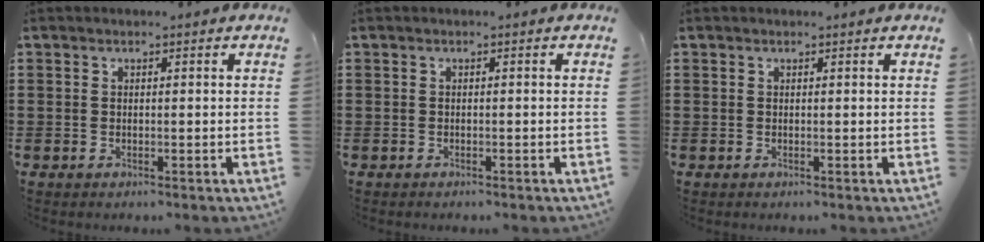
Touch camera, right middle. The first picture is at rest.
{"total": 0.0}
{"total": 0.0}